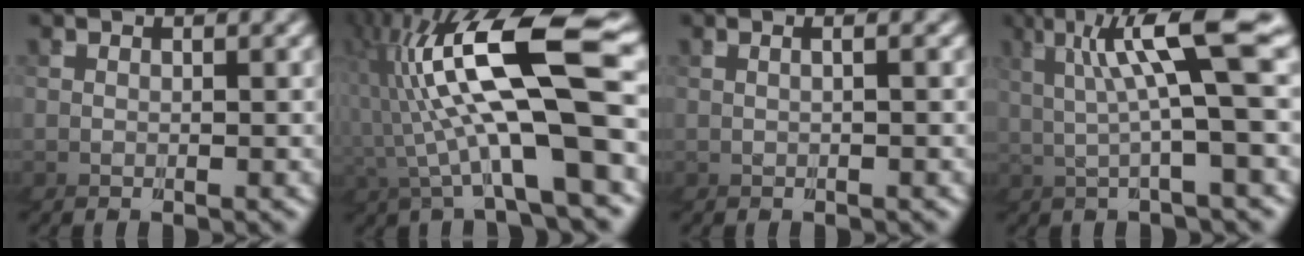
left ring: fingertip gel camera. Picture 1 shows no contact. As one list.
[{"total": 10.1, "force": [2.4, 2.6, 9.4], "torque": [-0.181, 0.034, 0.031]}, {"total": 1.6, "force": [-0.6, -1.5, 0.2], "torque": [-0.017, 0.007, -0.005]}, {"total": 4.7, "force": [1.7, -1.5, 4.2], "torque": [-0.067, 0.037, 0.019]}]